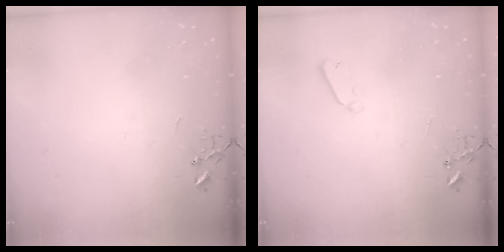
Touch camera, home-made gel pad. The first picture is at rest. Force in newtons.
{"total": 4.2, "press": 4.2, "slide": 0.7}